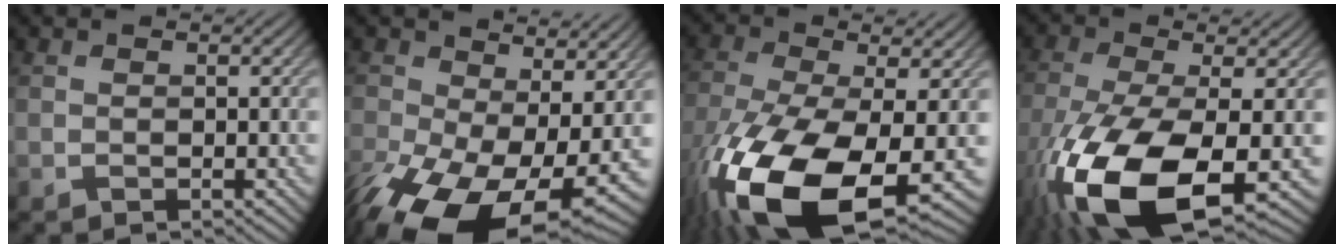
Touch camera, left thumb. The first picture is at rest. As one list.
[{"total": 17.6, "force": [-6.1, 9.9, 13.2], "torque": [-0.287, -0.067, -0.062]}, {"total": 17.9, "force": [-7.4, 7.4, 14.6], "torque": [-0.336, -0.051, -0.124]}, {"total": 16.3, "force": [-6.2, 6.3, 13.7], "torque": [-0.317, -0.045, -0.105]}]